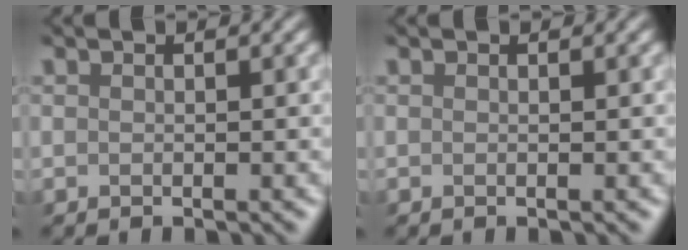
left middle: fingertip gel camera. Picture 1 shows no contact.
{"total": 0.0}